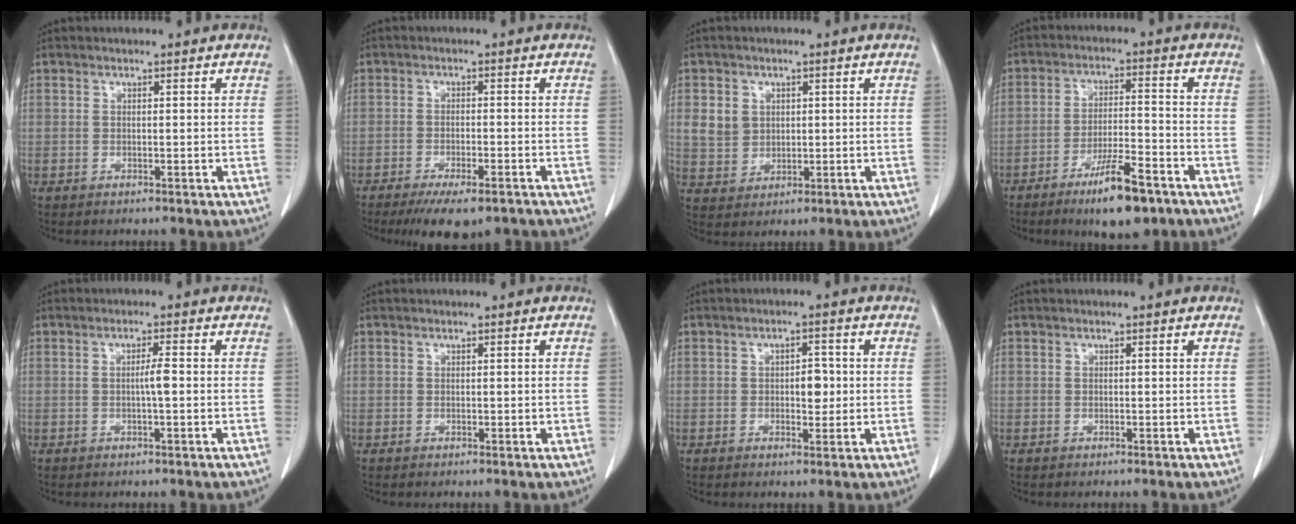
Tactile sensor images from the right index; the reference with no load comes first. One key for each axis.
{"total": 8.3, "fx": -6.1, "fy": 2.0, "fz": 5.2, "tx": -0.075, "ty": -0.014, "tz": -0.089}
{"total": 5.2, "fx": 1.5, "fy": 4.6, "fz": 1.8, "tx": -0.035, "ty": 0.011, "tz": 0.038}
{"total": 10.1, "fx": -6.5, "fy": 1.9, "fz": 7.5, "tx": -0.127, "ty": -0.011, "tz": -0.105}
{"total": 2.3, "fx": -0.2, "fy": 0.0, "fz": 2.3, "tx": -0.039, "ty": 0.001, "tz": -0.003}
{"total": 0.5, "fx": 0.0, "fy": 0.4, "fz": 0.4, "tx": -0.004, "ty": 0.000, "tz": 0.002}
{"total": 3.3, "fx": 0.0, "fy": 1.7, "fz": 2.8, "tx": -0.037, "ty": 0.004, "tz": 0.003}
{"total": 0.0}